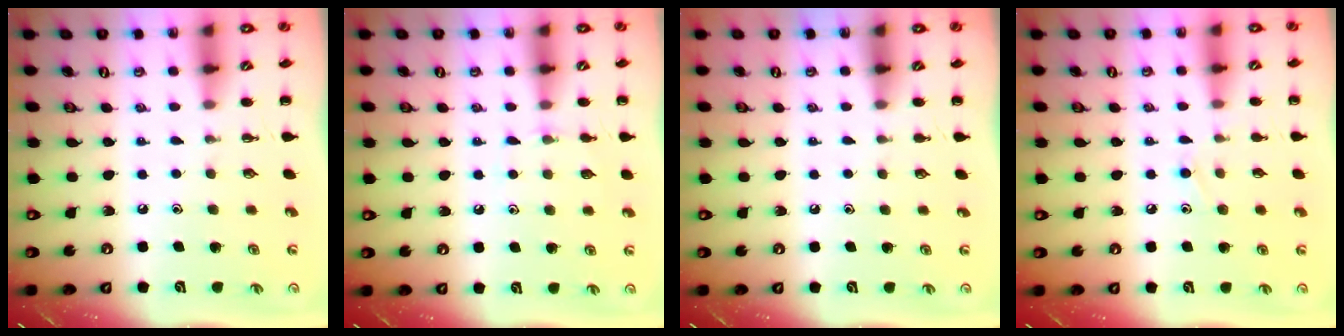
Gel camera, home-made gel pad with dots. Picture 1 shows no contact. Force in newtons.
{"total": 4.8, "press": 4.5, "slide": 1.5}
{"total": 0.9, "press": 0.9, "slide": 0.2}
{"total": 8.1, "press": 7.7, "slide": 2.6}